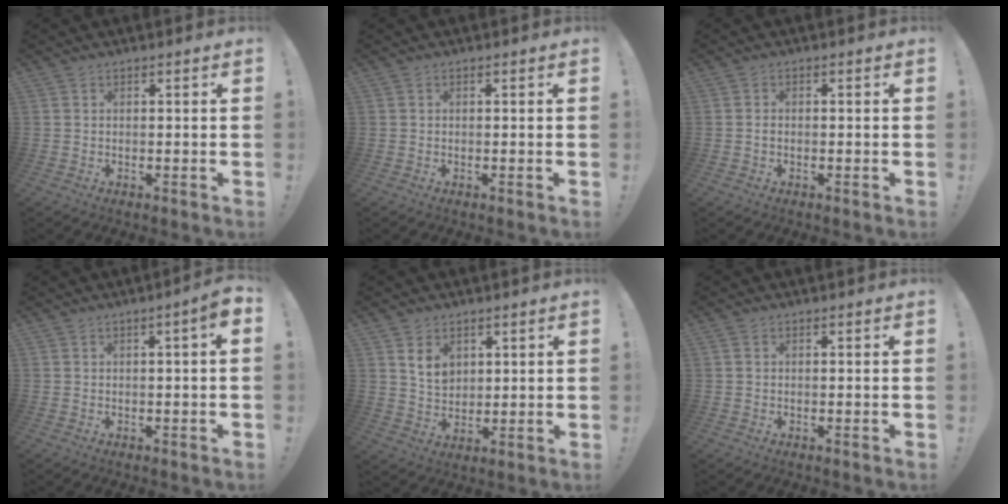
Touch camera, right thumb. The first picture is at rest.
{"total": 0.0}
{"total": 0.5, "force": [-0.3, 0.3, 0.3], "torque": [-0.007, 0.002, -0.005]}
{"total": 3.3, "force": [0.5, 0.1, 3.3], "torque": [-0.051, -0.004, 0.005]}
{"total": 7.1, "force": [3.4, 5.3, 3.4], "torque": [-0.048, -0.015, 0.065]}
{"total": 0.7, "force": [0.2, 0.5, 0.4], "torque": [-0.011, 0.003, 0.003]}